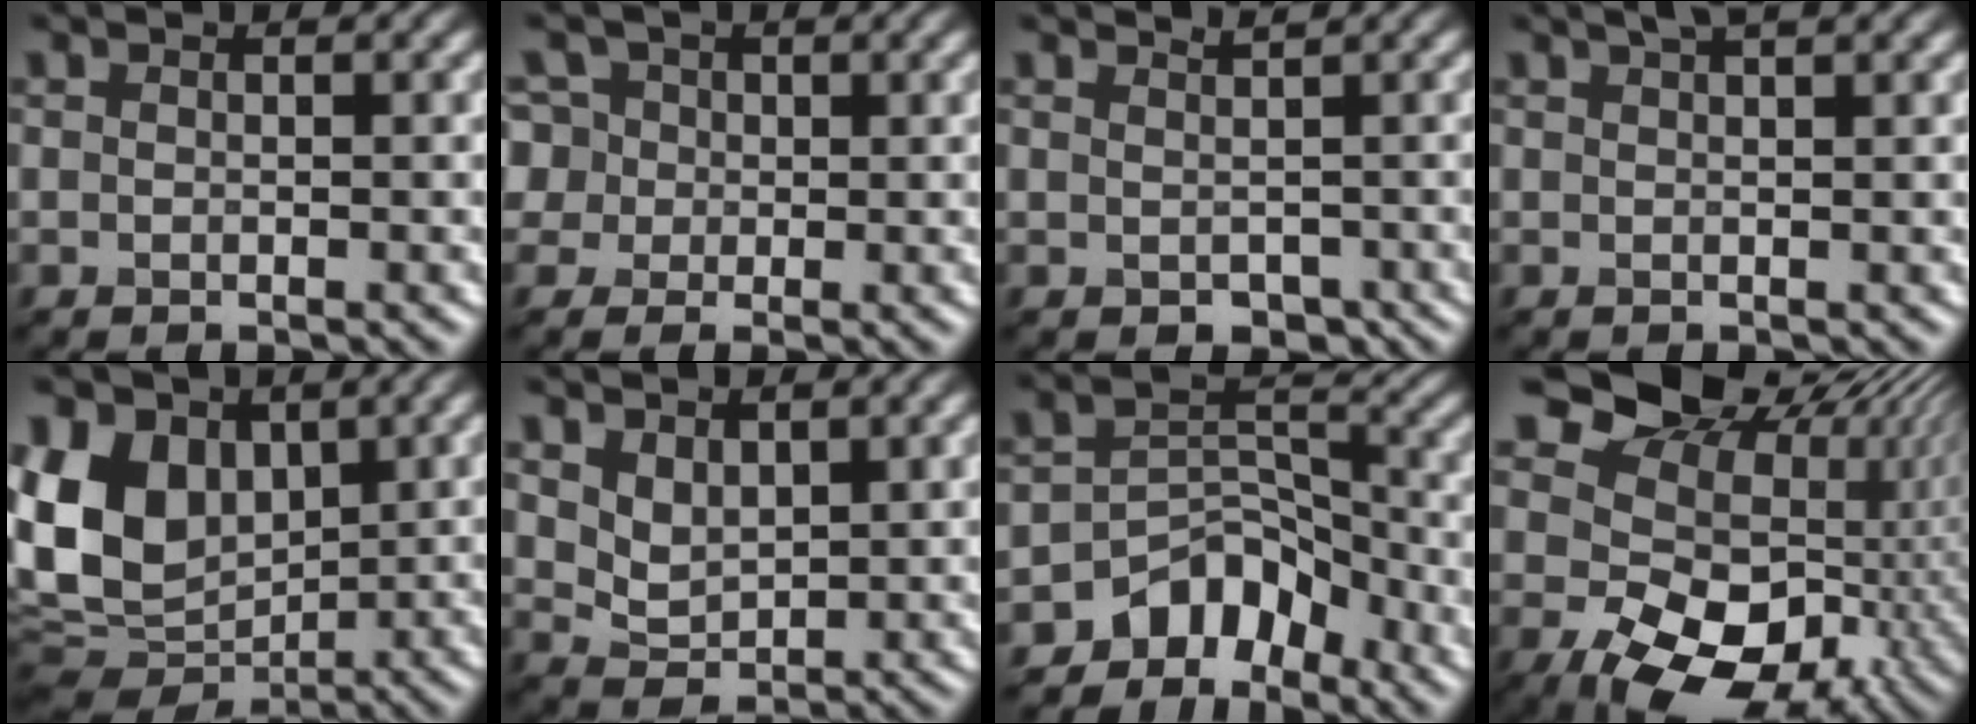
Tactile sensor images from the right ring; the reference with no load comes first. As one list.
[{"total": 5.6, "force": [1.9, 4.6, 2.6], "torque": [-0.053, 0.031, 0.003]}, {"total": 1.3, "force": [0.6, 0.8, 0.7], "torque": [-0.009, -0.009, 0.020]}, {"total": 2.7, "force": [1.8, 0.6, 1.9], "torque": [-0.015, 0.006, 0.019]}, {"total": 11.5, "force": [2.4, 8.4, 7.5], "torque": [-0.178, 0.001, 0.041]}, {"total": 3.3, "force": [2.1, 1.9, 1.8], "torque": [-0.042, -0.009, 0.042]}, {"total": 4.9, "force": [-3.5, 3.1, 1.3], "torque": [0.001, 0.007, -0.061]}, {"total": 19.0, "force": [2.3, 13.9, 12.7], "torque": [-0.196, -0.013, 0.064]}]